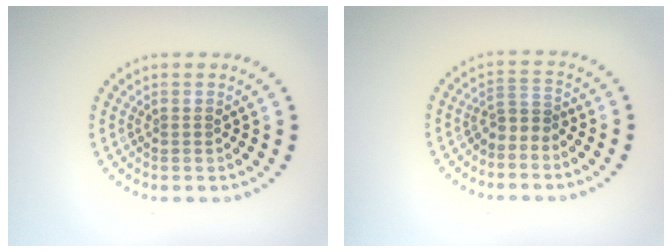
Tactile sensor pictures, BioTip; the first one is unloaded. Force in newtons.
{"total": 1.7, "press": 1.1, "slide": 1.3}